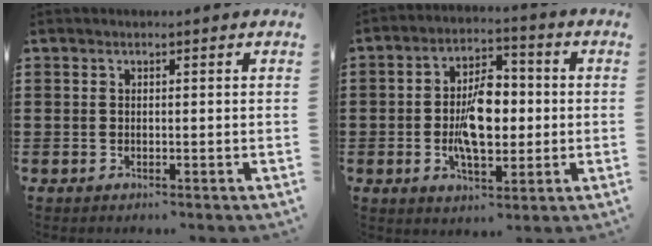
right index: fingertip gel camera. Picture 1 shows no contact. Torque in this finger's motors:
{"motor_torque": [2.14, 0.00, 0.44, 0.21]}